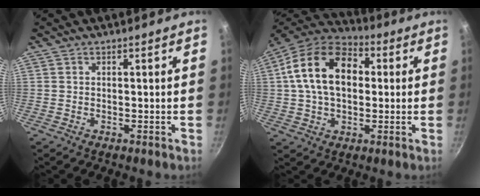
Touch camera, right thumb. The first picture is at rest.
{"total": 17.3, "force": [2.5, 11.5, 12.7], "torque": [-0.194, 0.025, 0.026]}